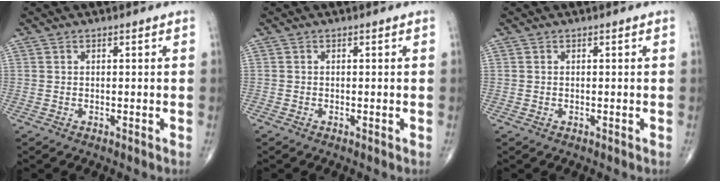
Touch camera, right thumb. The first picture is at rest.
{"total": 0.0}
{"total": 0.0}